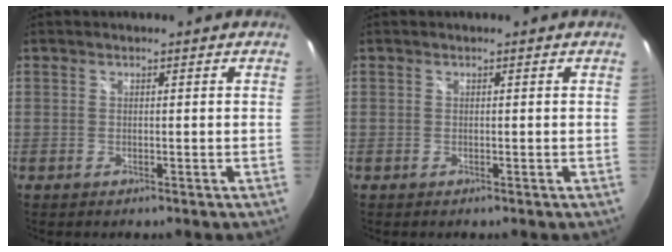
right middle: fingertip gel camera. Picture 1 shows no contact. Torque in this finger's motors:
{"motor_torque": [-0.01, -0.14, 0.02, 0.01]}